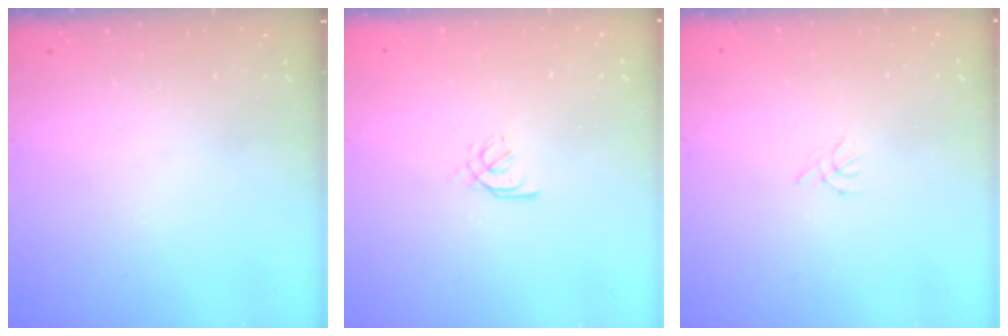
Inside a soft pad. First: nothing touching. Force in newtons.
{"total": 1.7, "press": 1.6, "slide": 0.5}
{"total": 1.3, "press": 1.2, "slide": 0.4}